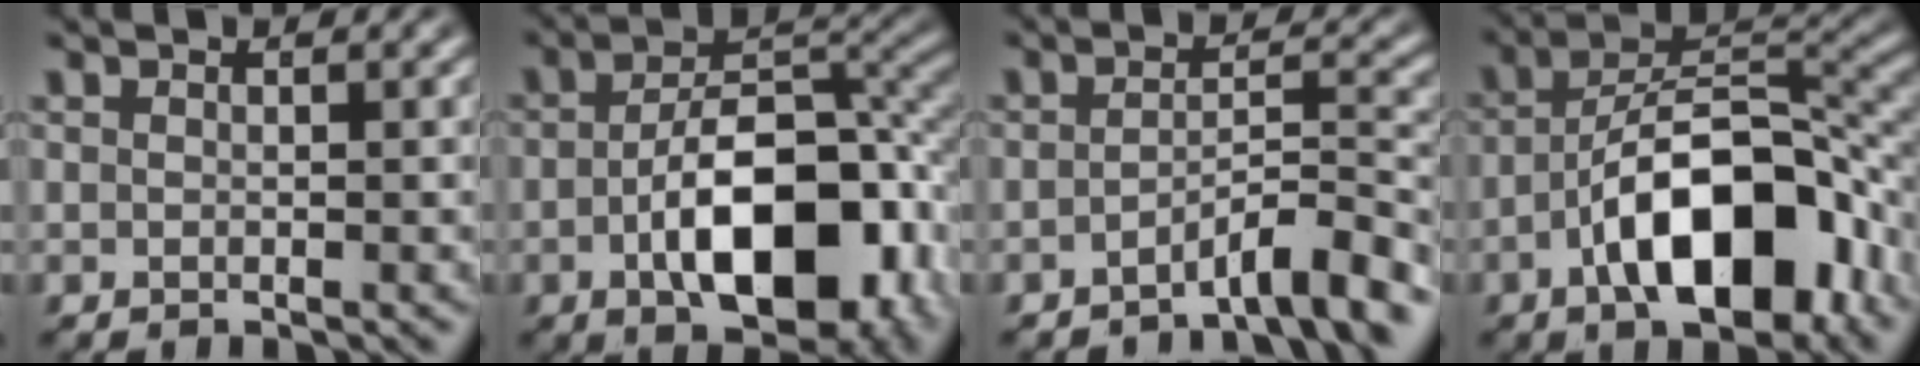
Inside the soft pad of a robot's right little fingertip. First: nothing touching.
{"total": 10.9, "force": [-3.5, 5.2, 9.0], "torque": [-0.128, -0.019, -0.045]}
{"total": 5.0, "force": [-3.8, 0.8, 3.2], "torque": [-0.030, -0.004, -0.059]}
{"total": 10.6, "force": [-3.8, 5.2, 8.4], "torque": [-0.130, -0.010, -0.052]}